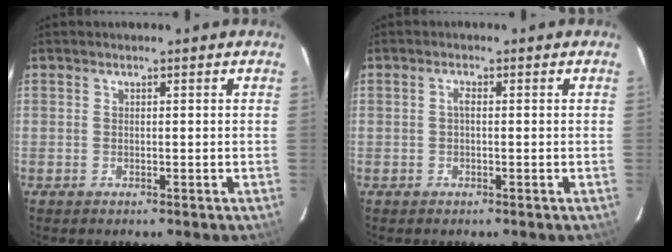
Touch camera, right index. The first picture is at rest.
{"total": 1.0, "force": [-0.1, 0.4, 0.9], "torque": [-0.018, 0.006, -0.003]}